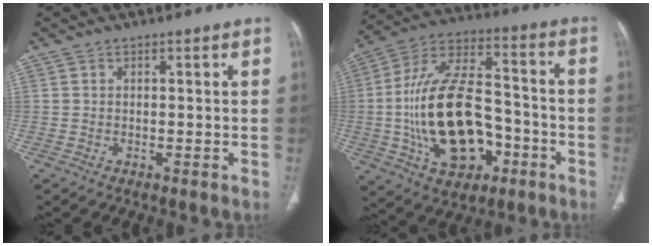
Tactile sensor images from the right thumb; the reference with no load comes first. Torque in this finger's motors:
{"motor_torque": [2.01, 3.00, 2.29, -0.50, 0.67]}